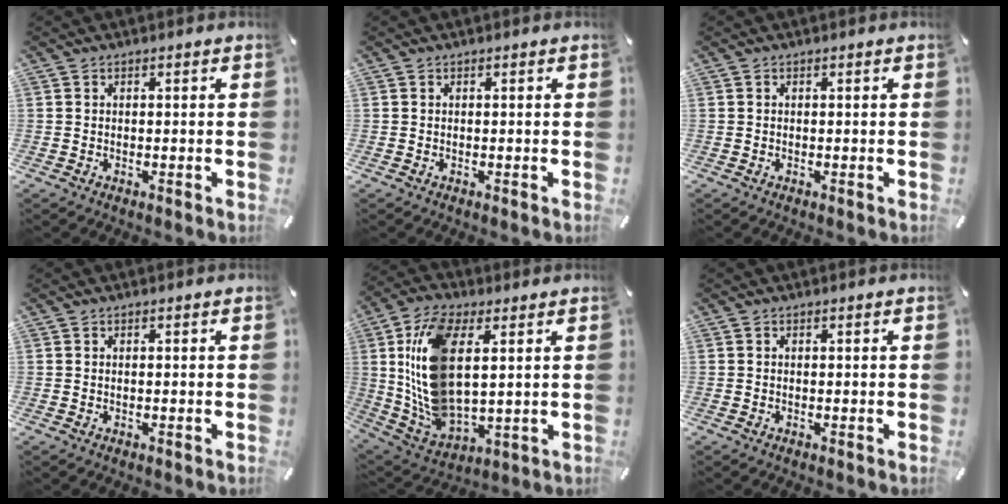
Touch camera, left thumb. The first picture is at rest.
{"total": 0.0}
{"total": 0.0}
{"total": 0.0}
{"total": 16.4, "force": [4.3, 9.1, 12.9], "torque": [-0.304, -0.010, 0.080]}
{"total": 0.0}